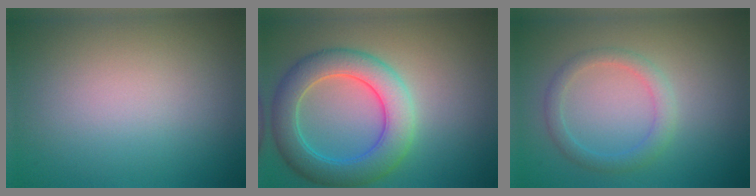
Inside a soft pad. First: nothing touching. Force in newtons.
{"total": 6.1, "press": 6.1, "slide": 0.3}
{"total": 2.1, "press": 2.1, "slide": 0.1}